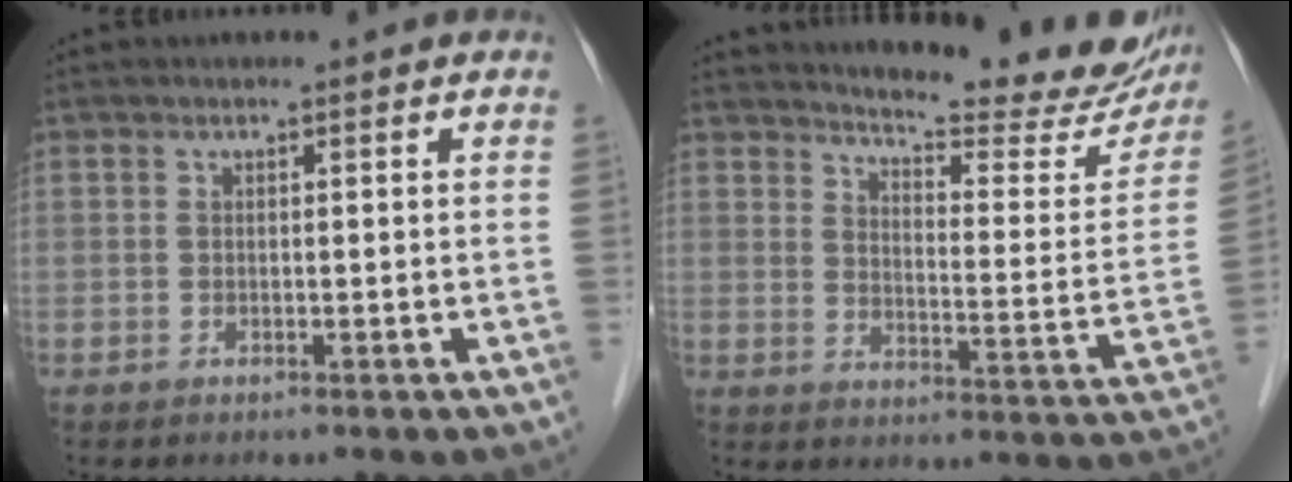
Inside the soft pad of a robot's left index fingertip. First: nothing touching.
{"total": 20.1, "force": [18.4, 2.9, 7.7], "torque": [-0.096, -0.074, 0.220]}